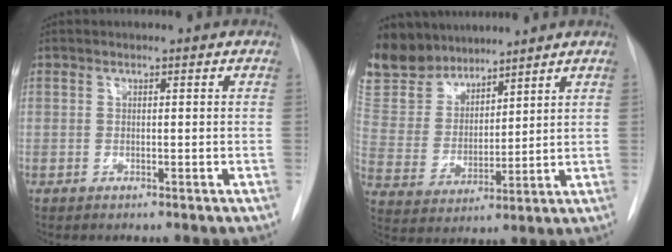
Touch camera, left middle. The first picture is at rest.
{"total": 12.6, "force": [11.2, 5.5, 2.0], "torque": [-0.050, 0.013, 0.232]}